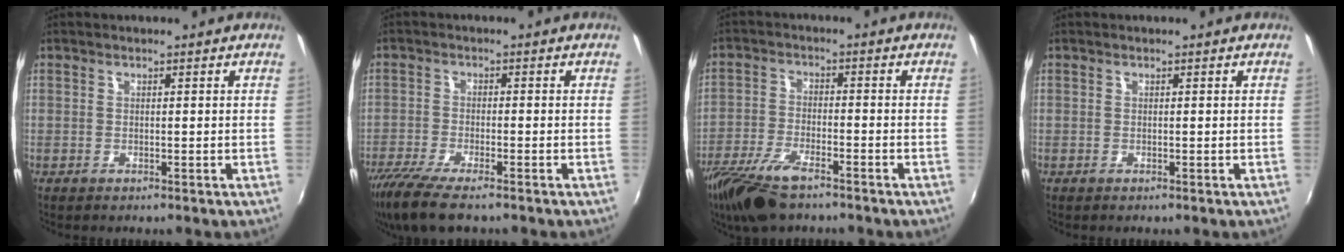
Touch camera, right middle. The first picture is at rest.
{"total": 10.4, "force": [-8.0, 2.1, 6.3], "torque": [-0.151, -0.041, -0.147]}
{"total": 10.8, "force": [-7.8, 3.4, 6.7], "torque": [-0.158, -0.027, -0.154]}
{"total": 0.0}